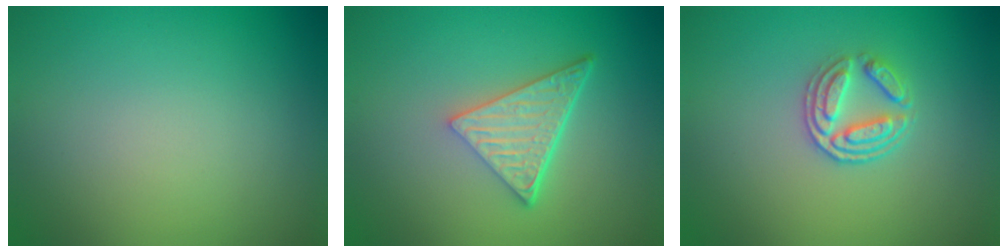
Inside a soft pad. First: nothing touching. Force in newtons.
{"total": 4.8, "press": 3.3, "slide": 3.5}
{"total": 3.1, "press": 2.6, "slide": 1.7}